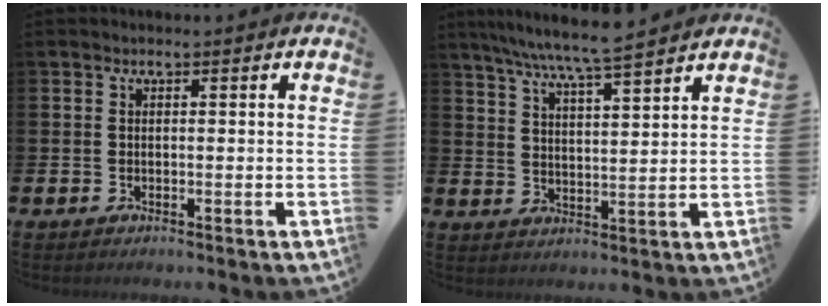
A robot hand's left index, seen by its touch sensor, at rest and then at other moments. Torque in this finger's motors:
{"motor_torque": [0.96, -1.18, 0.66, 0.21]}